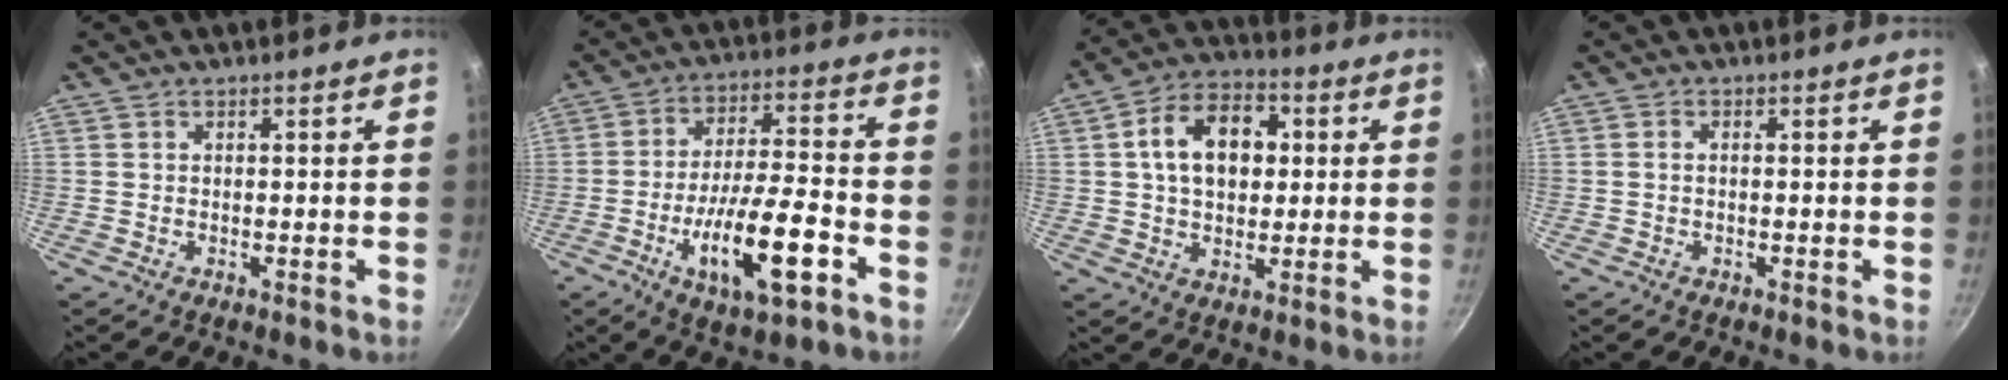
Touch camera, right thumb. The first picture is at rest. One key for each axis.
{"total": 16.1, "fx": -6.2, "fy": 5.0, "fz": 14.1, "tx": -0.238, "ty": 0.027, "tz": -0.100}
{"total": 13.0, "fx": 2.2, "fy": 9.0, "fz": 9.1, "tx": -0.116, "ty": 0.017, "tz": 0.024}
{"total": 1.0, "fx": -0.1, "fy": 0.5, "fz": 0.8, "tx": -0.022, "ty": 0.006, "tz": -0.004}